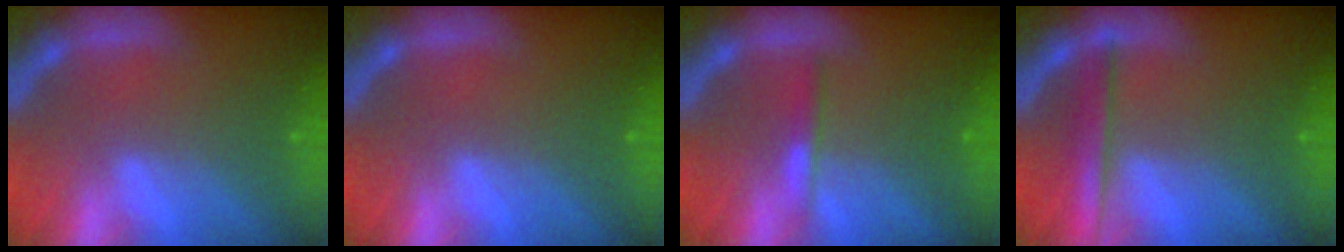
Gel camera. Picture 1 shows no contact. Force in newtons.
{"total": 0.0}
{"total": 1.4}
{"total": 2.9}